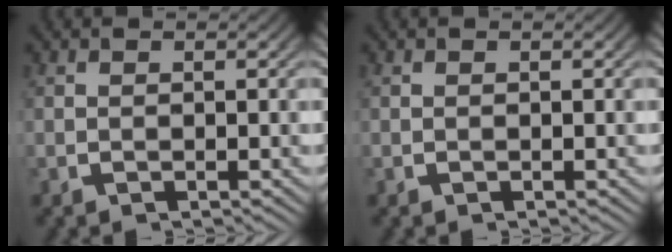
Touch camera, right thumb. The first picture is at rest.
{"total": 0.0}